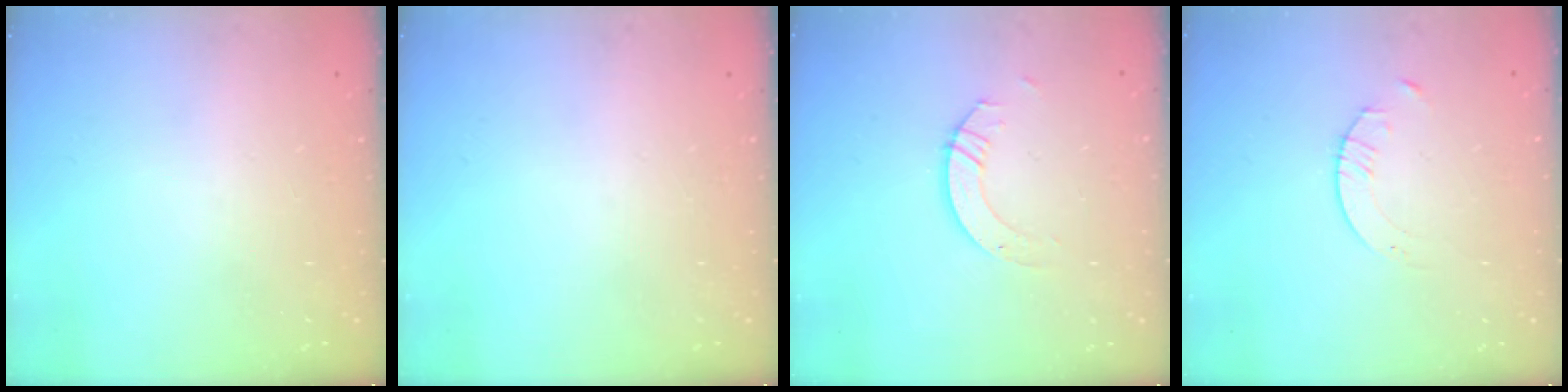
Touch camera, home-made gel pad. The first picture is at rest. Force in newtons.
{"total": 0.0}
{"total": 4.0, "press": 4.0, "slide": 0.3}
{"total": 1.6, "press": 1.6, "slide": 0.2}